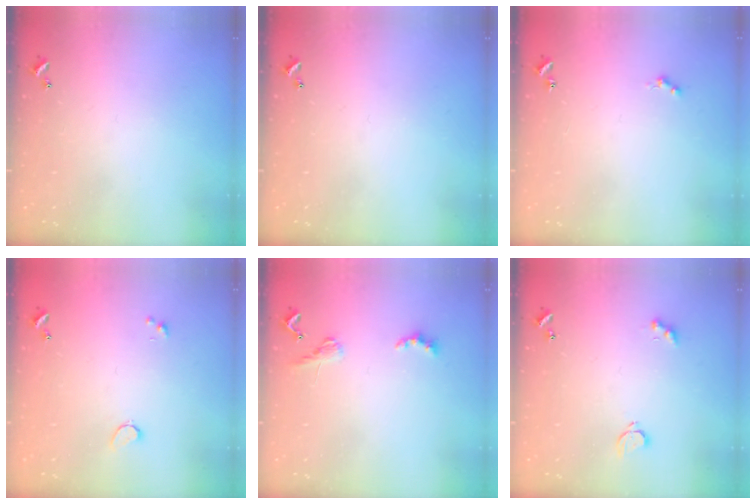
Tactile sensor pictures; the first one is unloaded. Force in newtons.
{"total": 0.0}
{"total": 0.8, "press": 0.6, "slide": 0.4}
{"total": 0.6, "press": 0.0, "slide": 0.6}
{"total": 1.9, "press": 1.8, "slide": 0.5}
{"total": 2.5, "press": 2.4, "slide": 0.5}